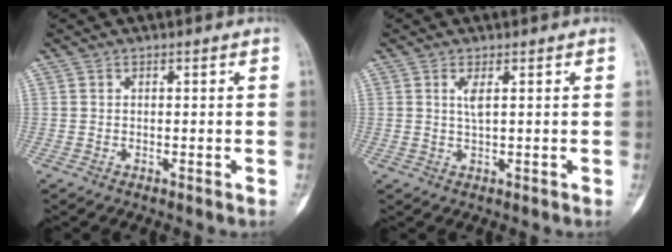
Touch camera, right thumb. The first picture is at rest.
{"total": 2.0, "force": [0.7, 0.3, 1.9], "torque": [-0.047, -0.004, 0.018]}